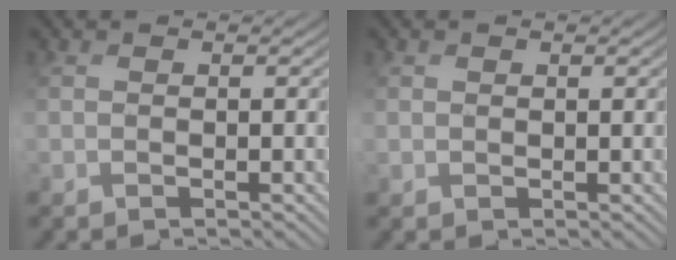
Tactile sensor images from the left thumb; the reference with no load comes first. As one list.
[{"total": 0.7, "force": [0.6, 0.2, -0.2], "torque": [0.003, 0.001, 0.014]}]